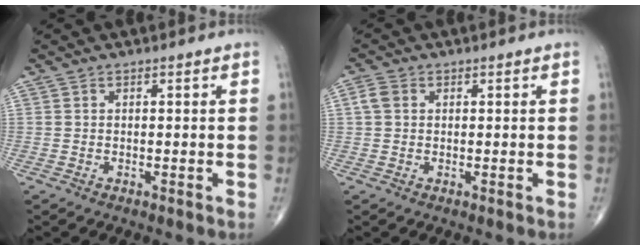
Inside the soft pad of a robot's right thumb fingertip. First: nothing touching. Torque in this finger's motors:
{"motor_torque": [-0.31, 0.31, 0.04, 0.01, 0.00]}